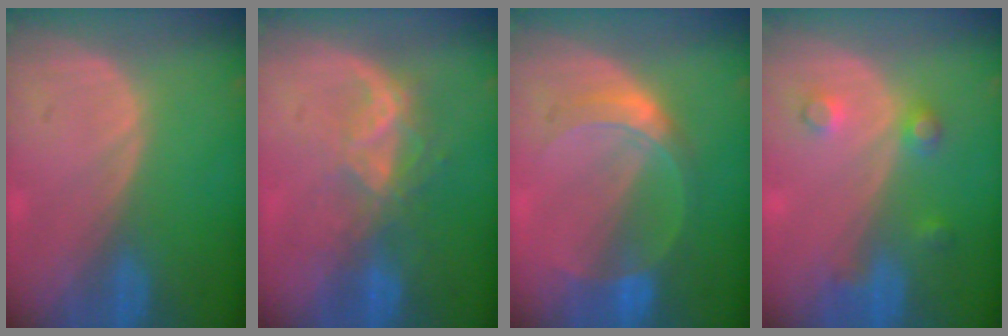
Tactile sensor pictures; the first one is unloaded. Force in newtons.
{"total": 6.6, "press": 5.7, "slide": 3.4}
{"total": 5.6, "press": 5.6, "slide": 0.0}
{"total": 3.5, "press": 3.5, "slide": 0.2}